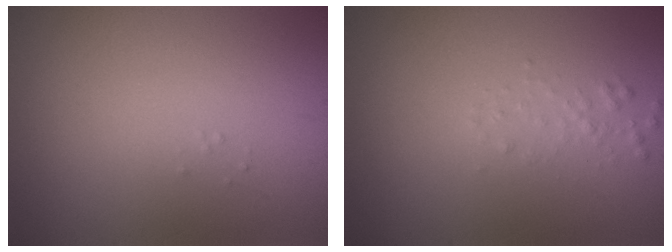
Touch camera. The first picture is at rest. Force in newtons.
{"total": 1.0, "press": 1.0, "slide": 0.1}